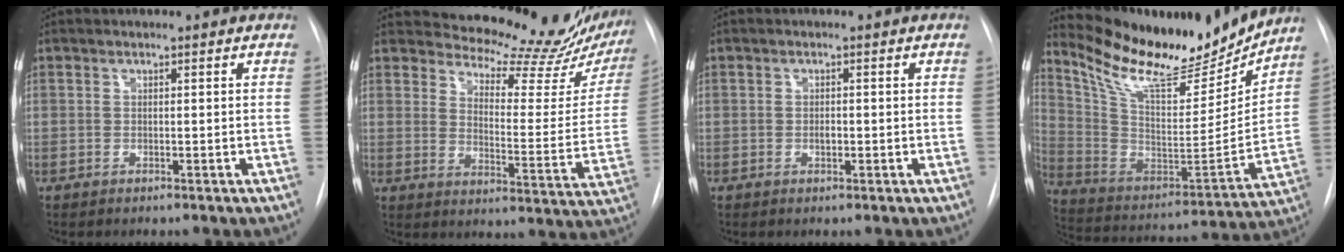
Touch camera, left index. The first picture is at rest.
{"total": 21.5, "force": [20.1, 4.8, 6.0], "torque": [-0.077, -0.096, 0.234]}
{"total": 1.0, "force": [-0.5, 0.5, 0.7], "torque": [-0.014, -0.005, -0.009]}
{"total": 21.4, "force": [18.9, 4.6, 8.8], "torque": [-0.167, -0.033, 0.308]}